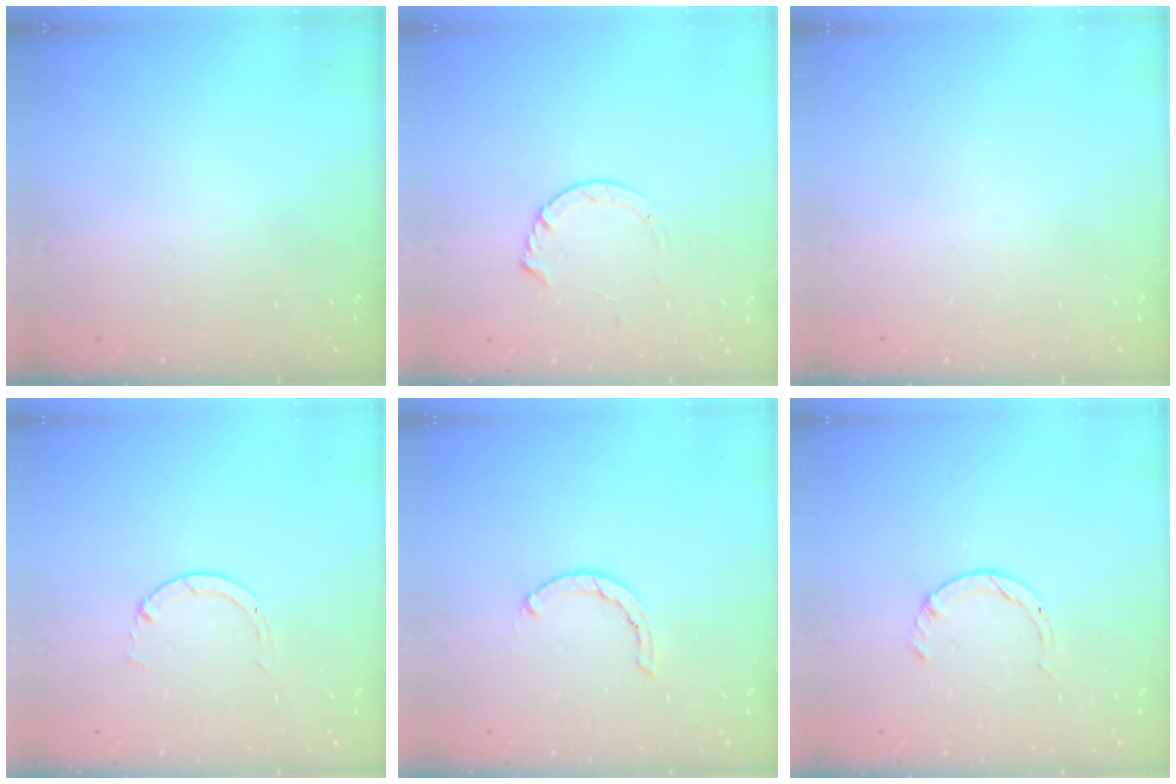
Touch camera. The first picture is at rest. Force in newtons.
{"total": 3.7, "press": 3.7, "slide": 0.5}
{"total": 0.0}
{"total": 1.3, "press": 1.3, "slide": 0.2}
{"total": 1.6, "press": 1.5, "slide": 0.4}
{"total": 1.4, "press": 1.4, "slide": 0.2}